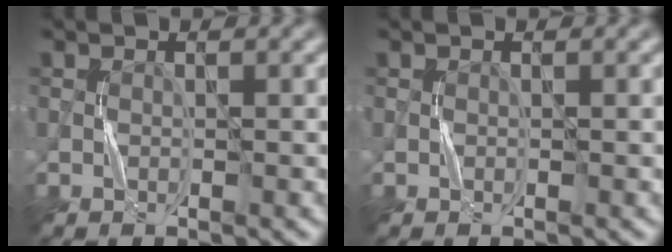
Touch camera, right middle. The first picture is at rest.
{"total": 0.0}